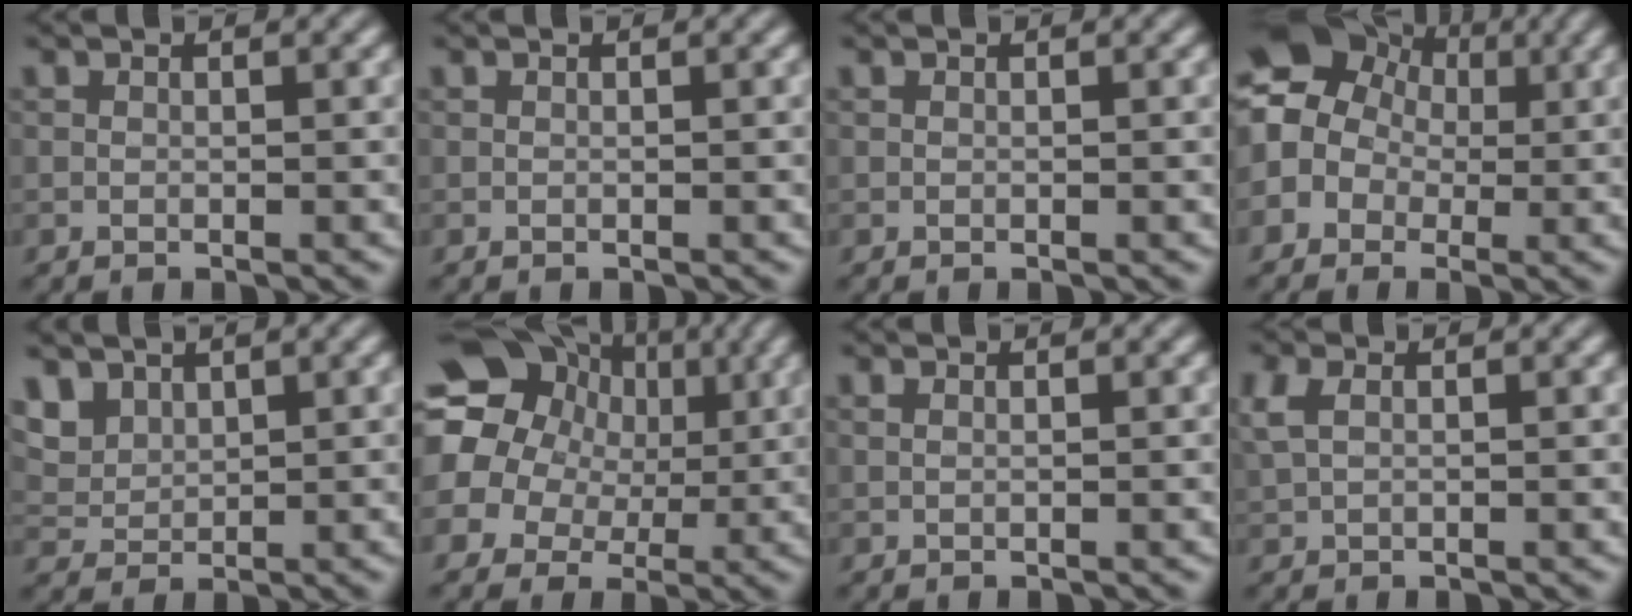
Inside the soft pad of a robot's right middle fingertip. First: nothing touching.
{"total": 0.0}
{"total": 0.0}
{"total": 8.5, "force": [1.7, 7.5, 3.8], "torque": [-0.070, 0.021, -0.007]}
{"total": 3.7, "force": [2.3, 2.4, 1.6], "torque": [-0.050, -0.006, 0.057]}
{"total": 14.6, "force": [4.2, 12.3, 6.7], "torque": [-0.159, 0.023, 0.061]}
{"total": 0.6, "force": [0.4, 0.2, 0.4], "torque": [-0.013, -0.001, 0.003]}
{"total": 2.4, "force": [0.8, 1.5, 1.7], "torque": [-0.044, 0.005, 0.018]}